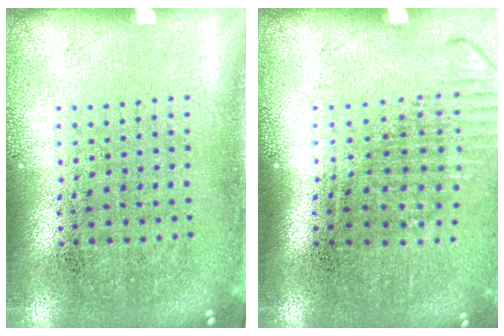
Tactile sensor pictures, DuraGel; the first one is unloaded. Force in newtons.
{"total": 1.3, "press": 1.0, "slide": 0.9}